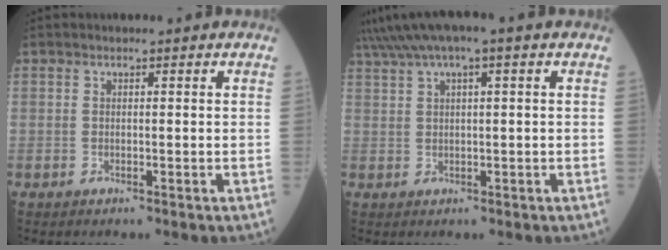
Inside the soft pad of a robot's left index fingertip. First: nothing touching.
{"total": 6.8, "force": [4.0, 0.5, 5.4], "torque": [-0.106, 0.038, 0.072]}